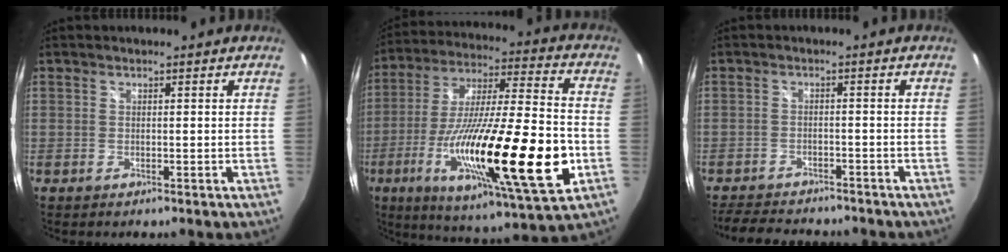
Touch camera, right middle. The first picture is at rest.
{"total": 28.8, "force": [-8.8, 4.6, 27.1], "torque": [-0.483, -0.055, -0.140]}
{"total": 10.1, "force": [-8.9, 3.1, 3.5], "torque": [-0.088, -0.006, -0.133]}